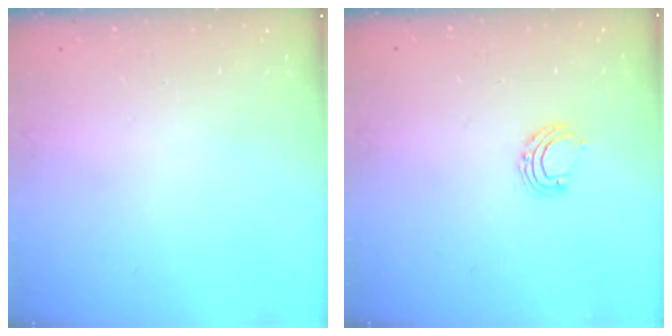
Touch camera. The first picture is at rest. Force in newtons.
{"total": 6.6, "press": 6.5, "slide": 0.7}